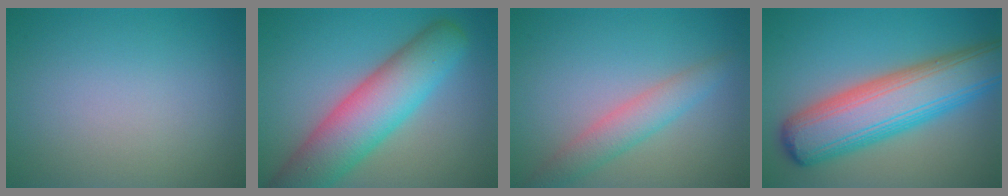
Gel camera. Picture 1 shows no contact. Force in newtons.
{"total": 8.9, "press": 8.9, "slide": 0.6}
{"total": 2.4, "press": 2.4, "slide": 0.2}
{"total": 10.2, "press": 10.2, "slide": 0.3}